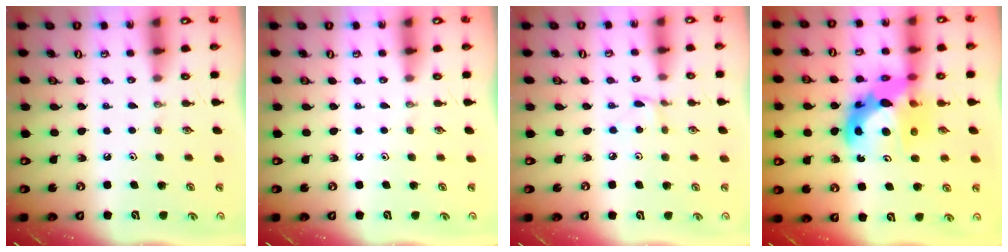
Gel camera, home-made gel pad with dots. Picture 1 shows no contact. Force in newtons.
{"total": 0.0}
{"total": 1.7, "press": 1.7, "slide": 0.1}
{"total": 13.7, "press": 13.7, "slide": 1.0}